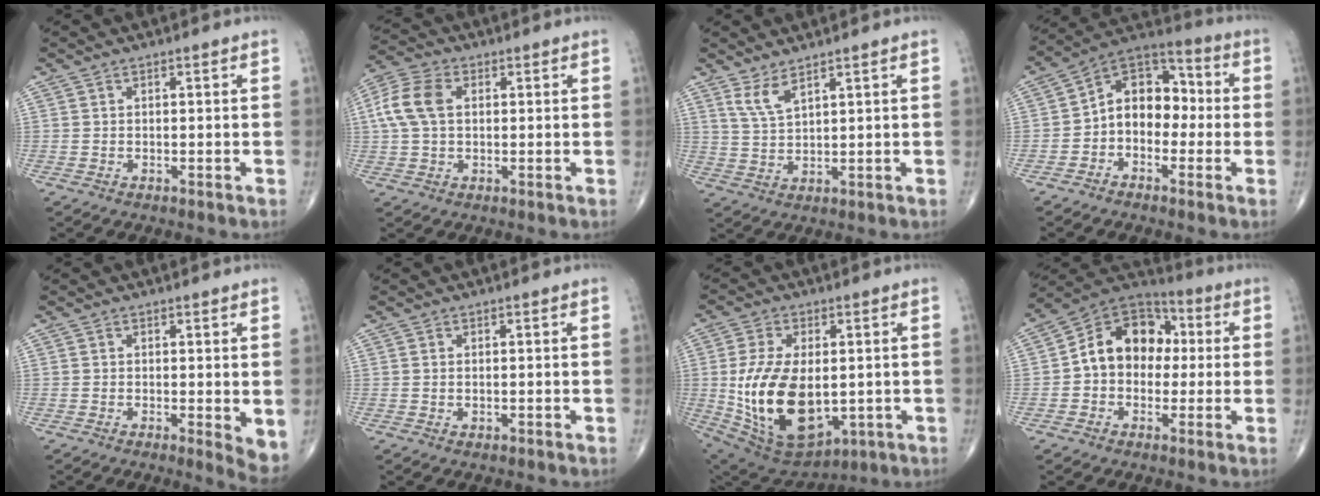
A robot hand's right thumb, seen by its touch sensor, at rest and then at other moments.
{"total": 8.8, "force": [1.5, 5.7, 6.5], "torque": [-0.147, 0.019, 0.026]}
{"total": 4.2, "force": [3.0, 1.0, 2.8], "torque": [-0.060, -0.024, 0.068]}
{"total": 11.6, "force": [-1.3, 8.4, 8.0], "torque": [-0.086, 0.048, -0.040]}
{"total": 4.2, "force": [-0.2, 1.2, 4.0], "torque": [-0.053, -0.012, -0.005]}
{"total": 0.8, "force": [-0.1, 0.5, 0.6], "torque": [-0.015, -0.004, 0.001]}
{"total": 20.4, "force": [-1.3, 11.5, 16.8], "torque": [-0.311, -0.014, 0.008]}
{"total": 14.0, "force": [0.6, 10.7, 8.9], "torque": [-0.106, 0.037, -0.004]}